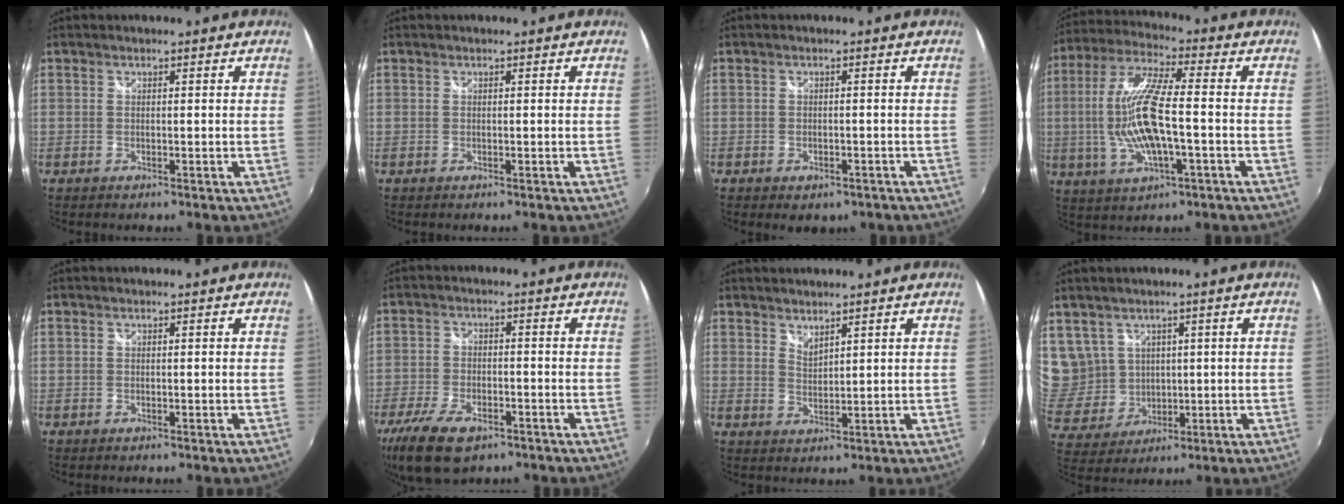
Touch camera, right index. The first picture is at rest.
{"total": 0.0}
{"total": 3.9, "force": [-2.3, 2.4, 2.0], "torque": [-0.041, -0.012, -0.024]}
{"total": 14.5, "force": [-2.1, 3.5, 13.9], "torque": [-0.278, -0.004, -0.037]}
{"total": 0.0}
{"total": 13.5, "force": [-8.6, 6.4, 8.3], "torque": [-0.202, -0.037, -0.154]}
{"total": 2.5, "force": [2.3, 0.6, 0.7], "torque": [-0.010, -0.001, 0.041]}
{"total": 10.5, "force": [4.8, 8.8, 3.2], "torque": [-0.079, 0.014, 0.122]}